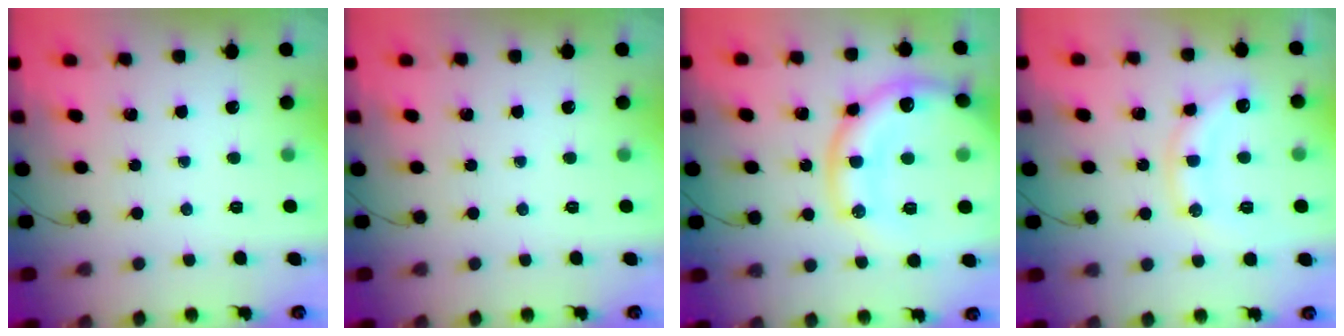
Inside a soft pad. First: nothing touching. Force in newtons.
{"total": 0.0}
{"total": 21.9, "press": 21.7, "slide": 3.0}
{"total": 13.4, "press": 13.4, "slide": 0.6}